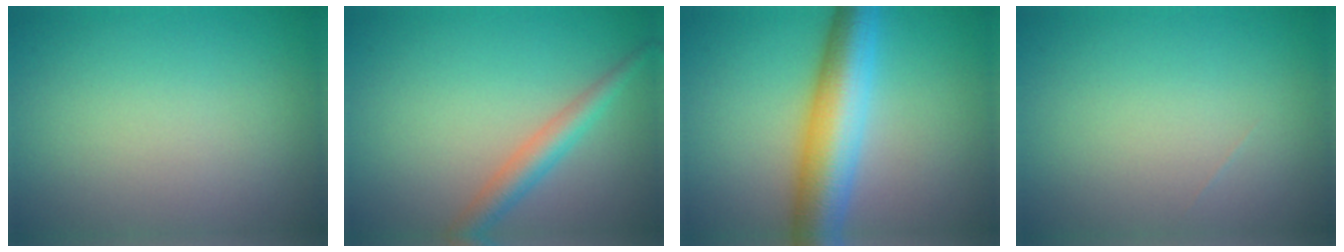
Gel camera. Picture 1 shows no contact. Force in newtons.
{"total": 2.9, "press": 2.9, "slide": 0.1}
{"total": 7.9, "press": 7.9, "slide": 0.1}
{"total": 0.0}